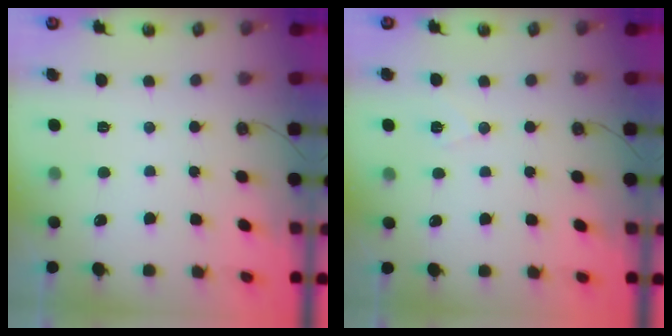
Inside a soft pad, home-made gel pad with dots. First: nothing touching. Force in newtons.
{"total": 6.1, "press": 5.3, "slide": 2.9}